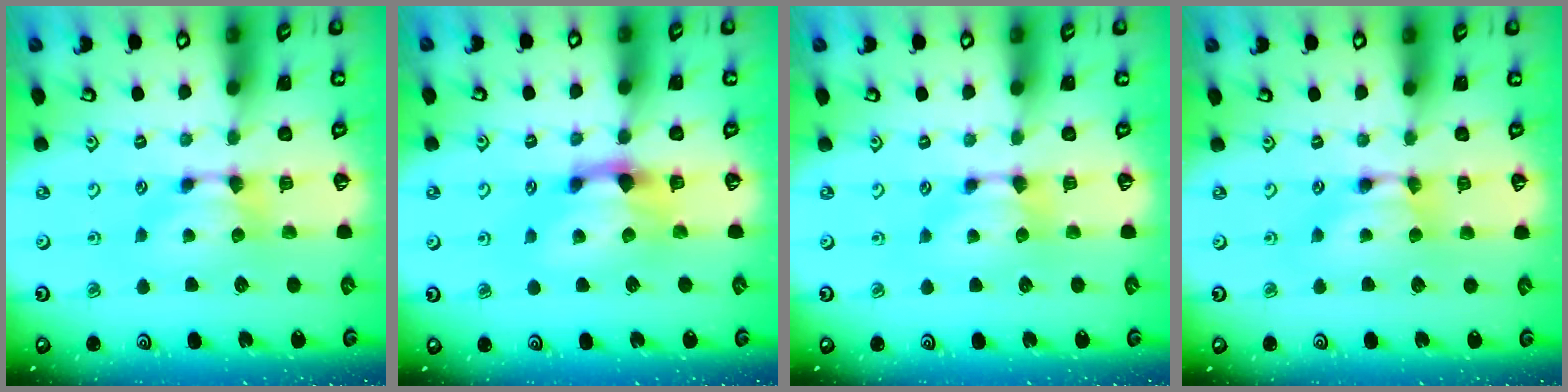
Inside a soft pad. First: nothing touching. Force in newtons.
{"total": 2.4, "press": 1.6, "slide": 1.7}
{"total": 0.6, "press": 0.2, "slide": 0.6}
{"total": 1.7, "press": 1.7, "slide": 0.1}